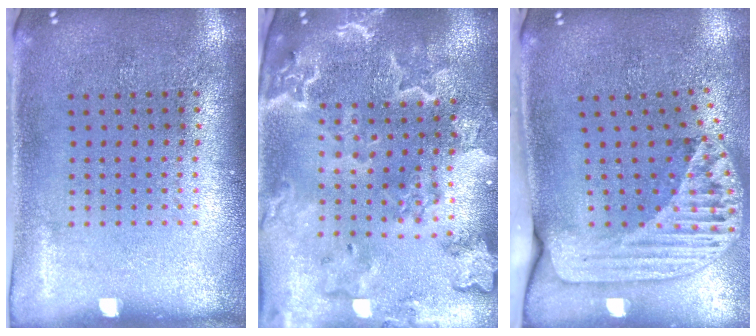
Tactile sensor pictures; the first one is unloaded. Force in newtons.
{"total": 3.7, "press": 3.2, "slide": 1.8}
{"total": 2.7, "press": 1.8, "slide": 1.9}